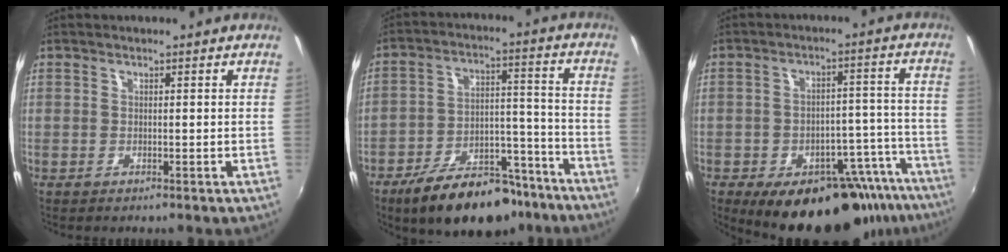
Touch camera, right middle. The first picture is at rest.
{"total": 18.6, "force": [-13.9, 8.4, 9.1], "torque": [-0.159, 0.024, -0.193]}
{"total": 21.4, "force": [-15.7, 9.8, 10.8], "torque": [-0.133, 0.023, -0.185]}